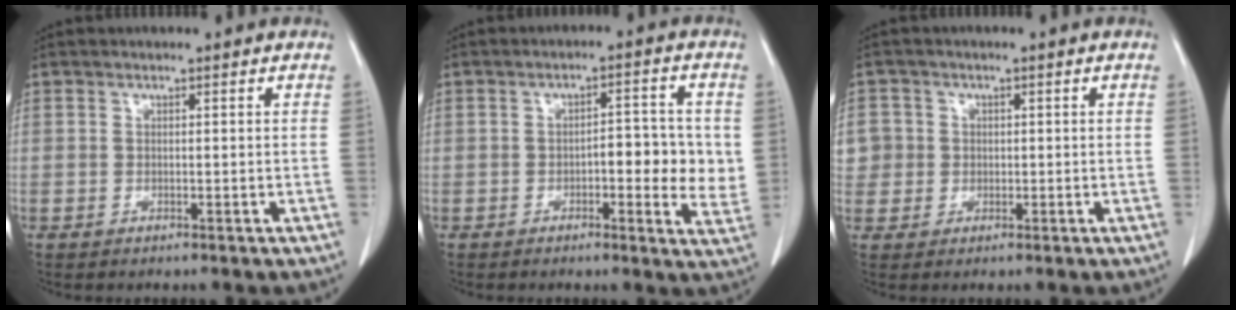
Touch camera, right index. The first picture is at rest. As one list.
[{"total": 7.8, "force": [-0.4, 2.7, 7.3], "torque": [-0.082, 0.005, -0.007]}, {"total": 4.6, "force": [0.4, 4.6, 0.3], "torque": [0.003, 0.017, 0.010]}]